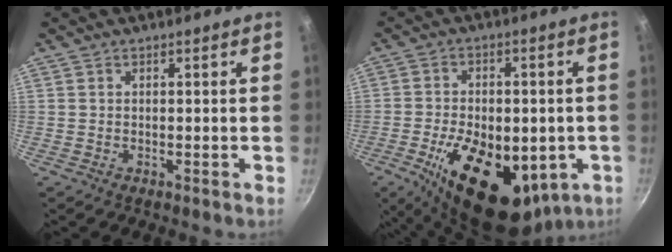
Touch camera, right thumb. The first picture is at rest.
{"total": 22.1, "force": [-6.7, 12.4, 17.0], "torque": [-0.256, -0.001, -0.088]}